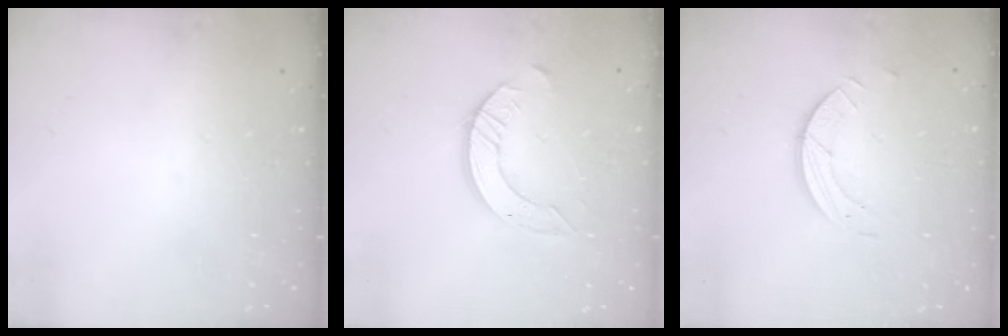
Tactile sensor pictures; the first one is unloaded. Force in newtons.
{"total": 8.0, "press": 7.9, "slide": 0.8}
{"total": 3.9, "press": 3.9, "slide": 0.1}